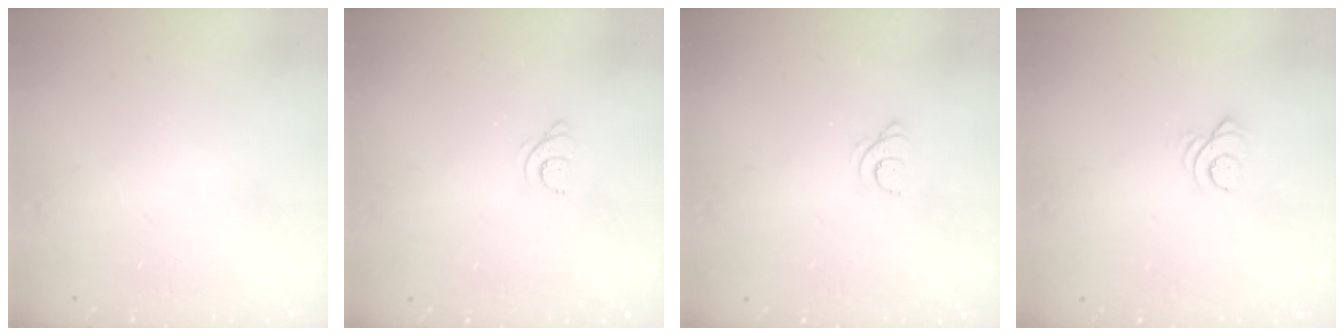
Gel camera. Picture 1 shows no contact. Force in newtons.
{"total": 3.6, "press": 3.6, "slide": 0.4}
{"total": 3.5, "press": 3.4, "slide": 0.4}
{"total": 3.0, "press": 3.0, "slide": 0.4}